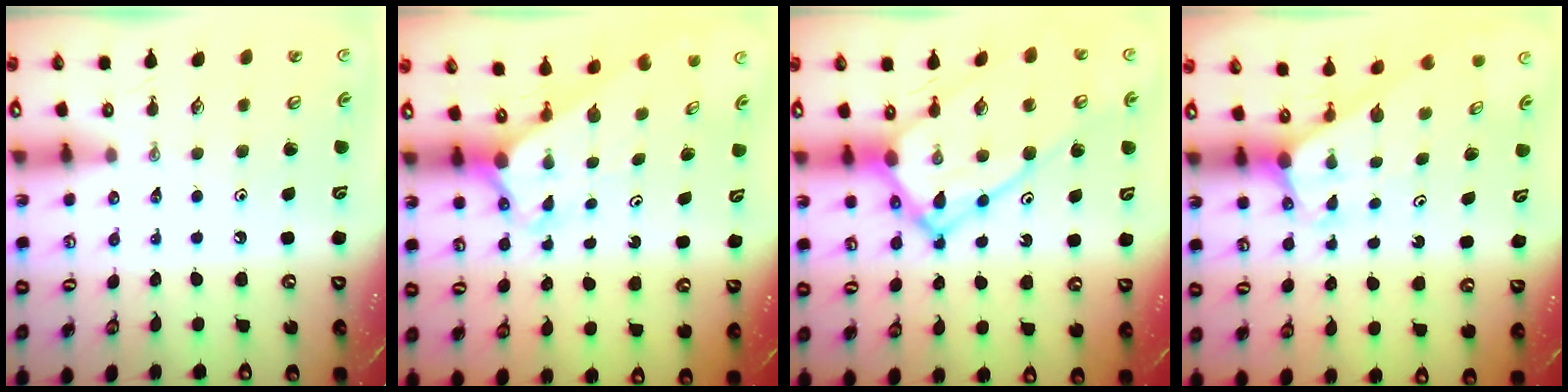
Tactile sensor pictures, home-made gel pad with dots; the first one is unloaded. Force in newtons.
{"total": 2.6, "press": 2.6, "slide": 0.2}
{"total": 19.3, "press": 19.3, "slide": 1.8}
{"total": 2.9, "press": 2.9, "slide": 0.2}